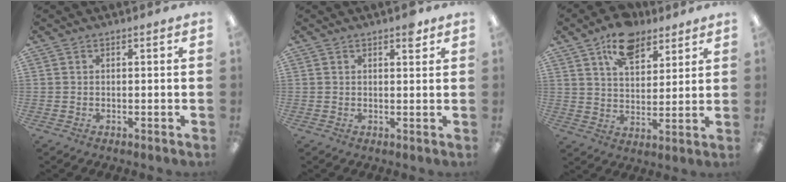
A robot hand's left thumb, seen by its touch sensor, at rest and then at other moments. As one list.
[{"total": 3.2, "force": [2.1, 1.3, 2.0], "torque": [-0.010, -0.009, 0.030]}, {"total": 11.4, "force": [7.9, 6.0, 5.5], "torque": [-0.082, -0.033, 0.143]}]